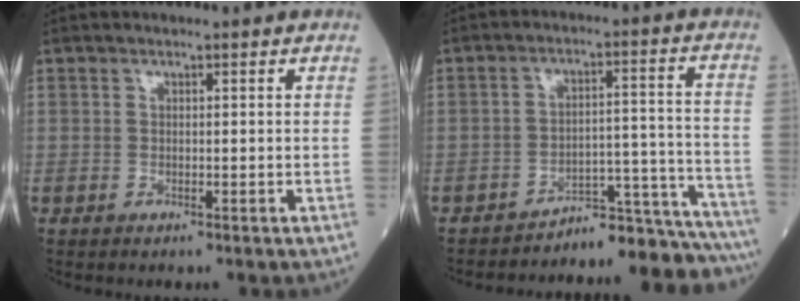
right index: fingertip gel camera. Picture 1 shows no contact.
{"total": 13.1, "force": [-13.0, 0.0, 0.9], "torque": [0.024, 0.053, -0.174]}